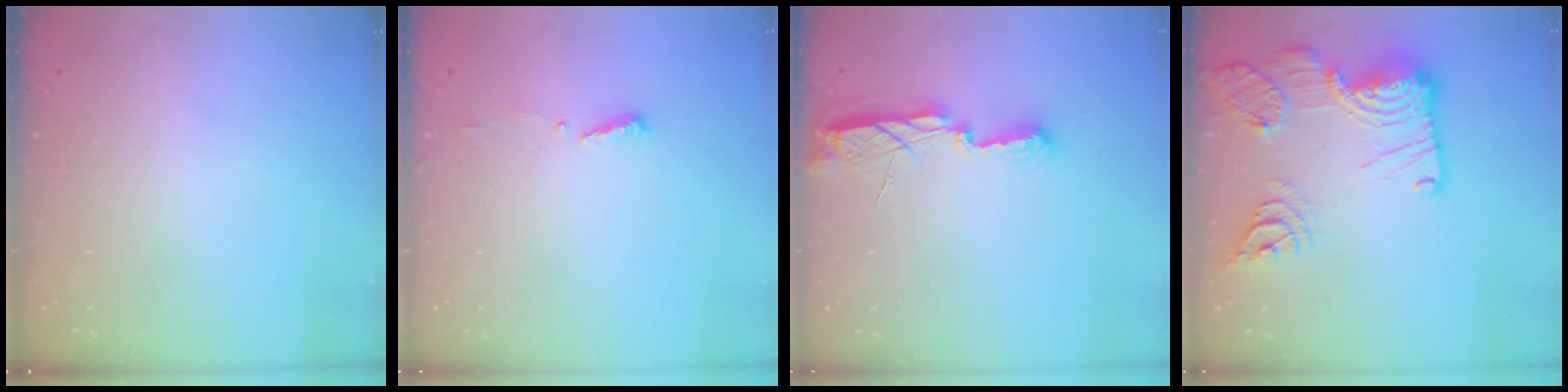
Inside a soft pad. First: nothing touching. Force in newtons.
{"total": 3.9, "press": 3.9, "slide": 0.4}
{"total": 7.5, "press": 7.5, "slide": 0.8}
{"total": 22.9, "press": 22.8, "slide": 2.3}